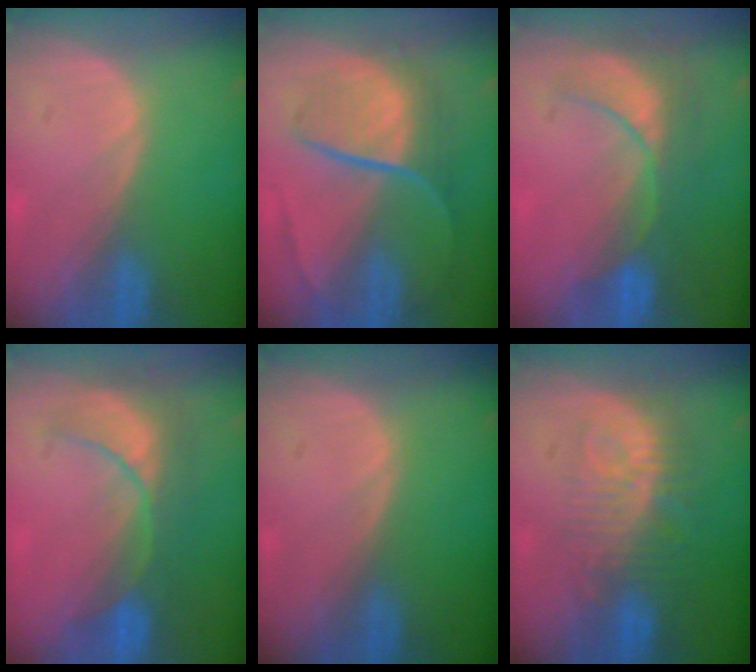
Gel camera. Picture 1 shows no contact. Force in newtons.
{"total": 9.2, "press": 7.6, "slide": 5.1}
{"total": 8.7, "press": 7.7, "slide": 4.0}
{"total": 8.0, "press": 7.9, "slide": 1.6}
{"total": 0.0}
{"total": 9.7, "press": 8.7, "slide": 4.1}